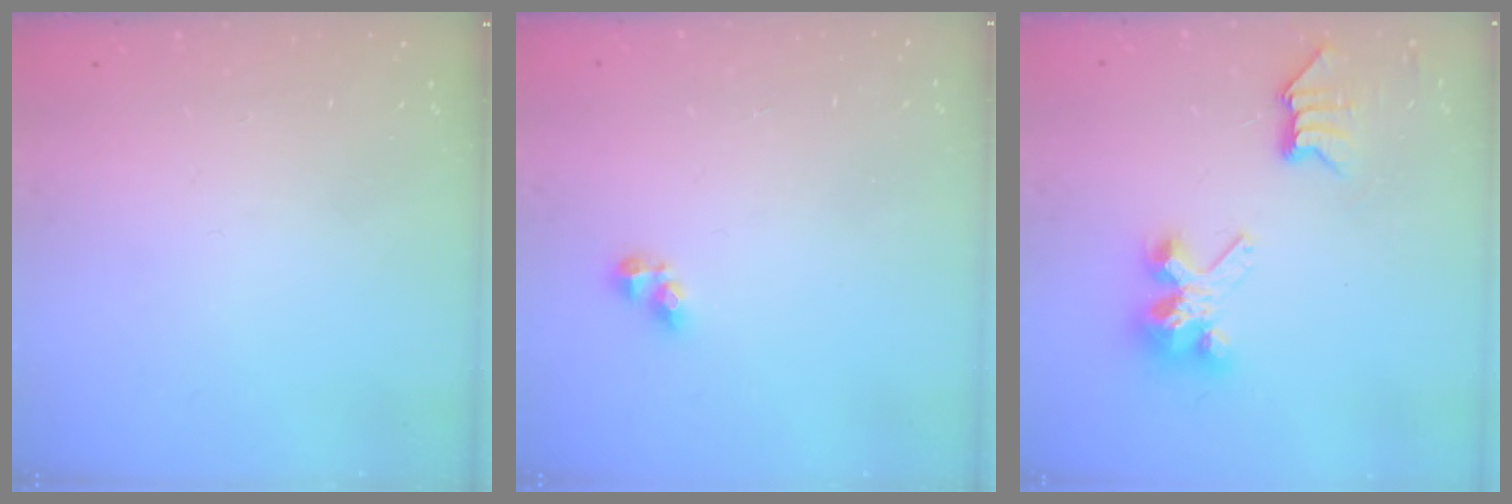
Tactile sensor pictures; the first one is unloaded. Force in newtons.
{"total": 4.4, "press": 4.4, "slide": 0.3}
{"total": 7.2, "press": 7.2, "slide": 0.2}